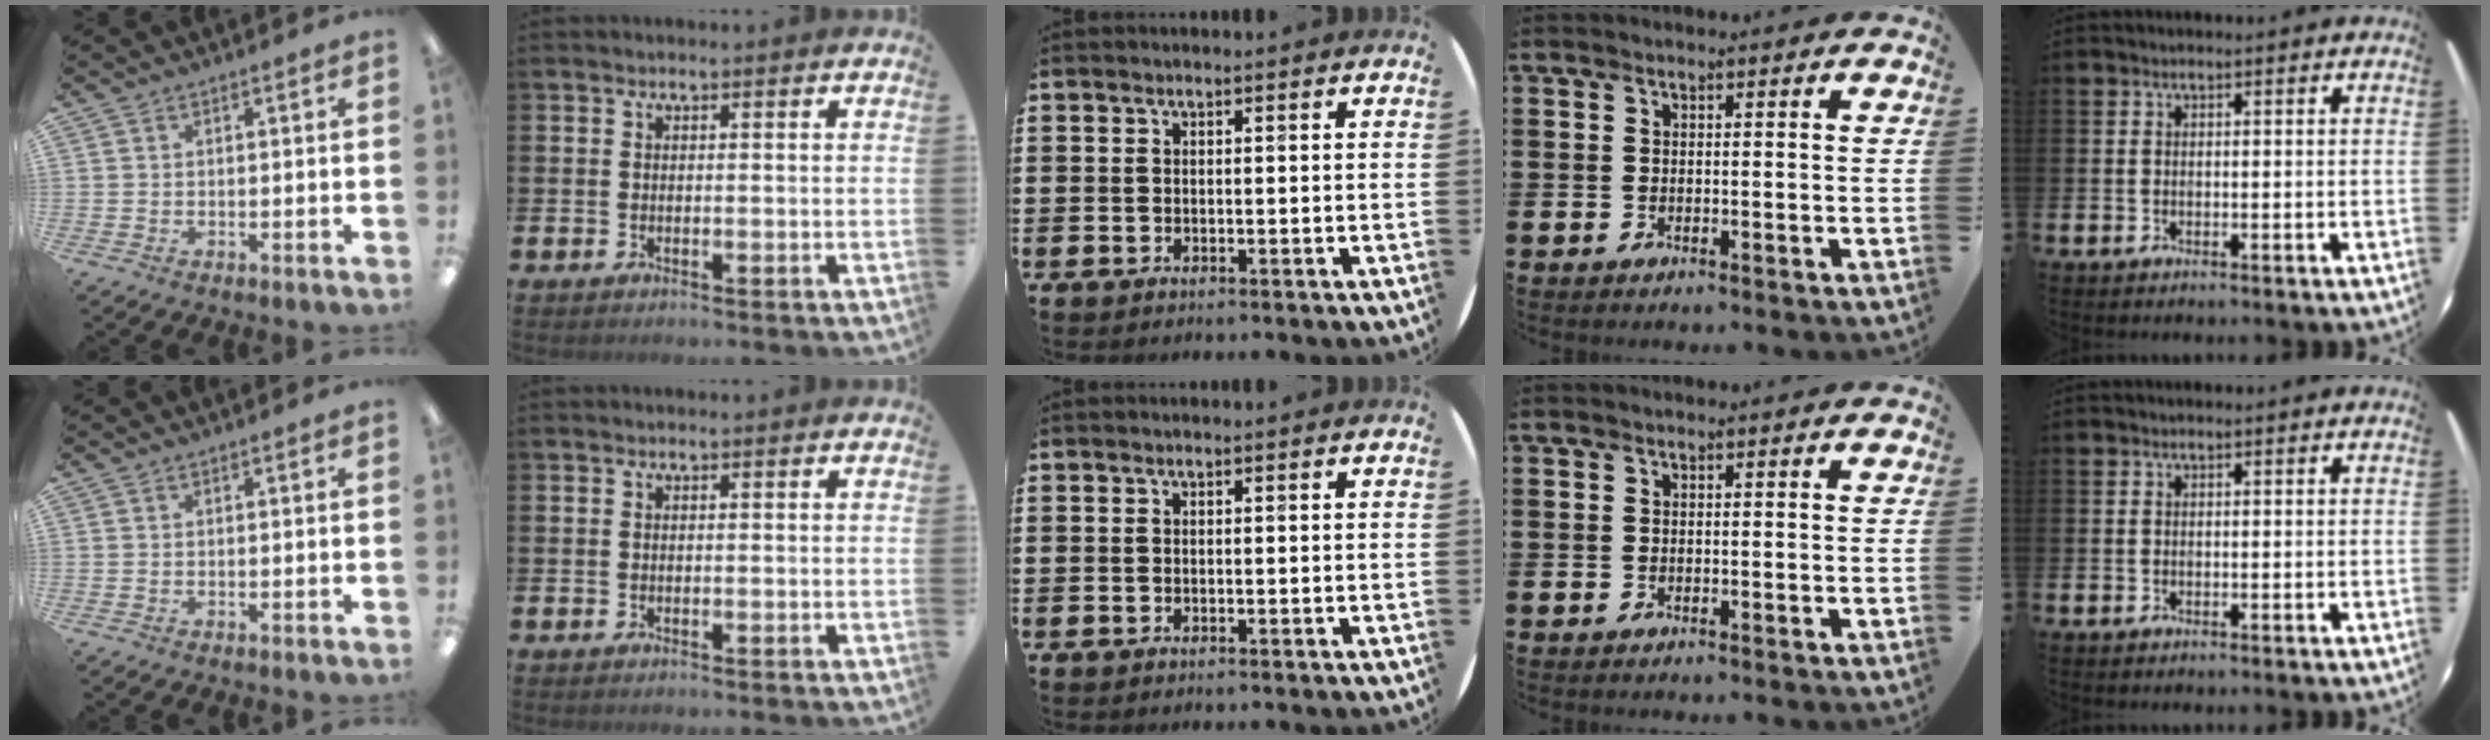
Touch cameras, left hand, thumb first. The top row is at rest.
{}